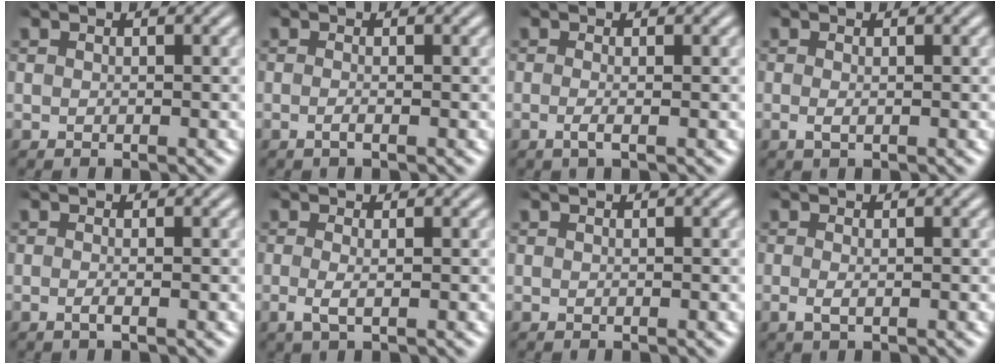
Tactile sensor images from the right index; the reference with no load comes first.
{"total": 0.9, "force": [-0.7, 0.0, 0.7], "torque": [-0.019, -0.006, -0.011]}
{"total": 1.3, "force": [-0.7, -0.1, 1.1], "torque": [-0.030, -0.012, -0.011]}
{"total": 0.8, "force": [-0.4, 0.1, 0.7], "torque": [-0.022, -0.011, -0.003]}
{"total": 1.0, "force": [-0.6, 0.0, 0.7], "torque": [-0.020, -0.007, -0.011]}
{"total": 1.6, "force": [-0.7, 0.3, 1.4], "torque": [-0.042, -0.016, -0.006]}
{"total": 0.0}
{"total": 1.2, "force": [-0.7, 0.3, 0.9], "torque": [-0.031, -0.014, -0.006]}